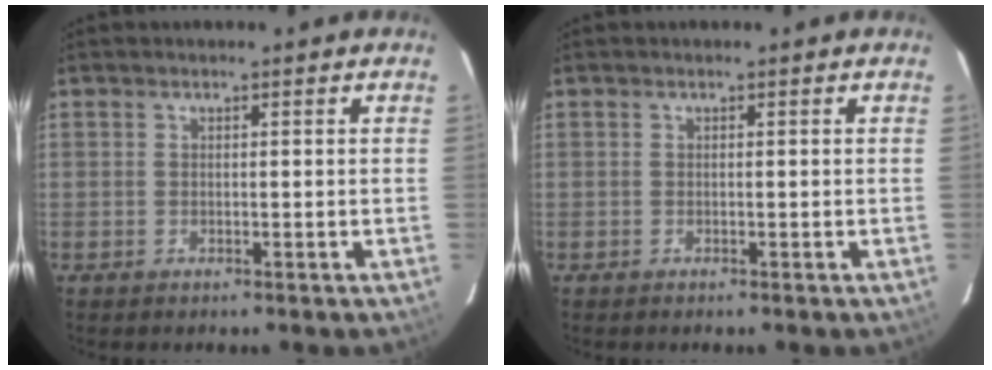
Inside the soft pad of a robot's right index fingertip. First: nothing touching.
{"total": 0.0}